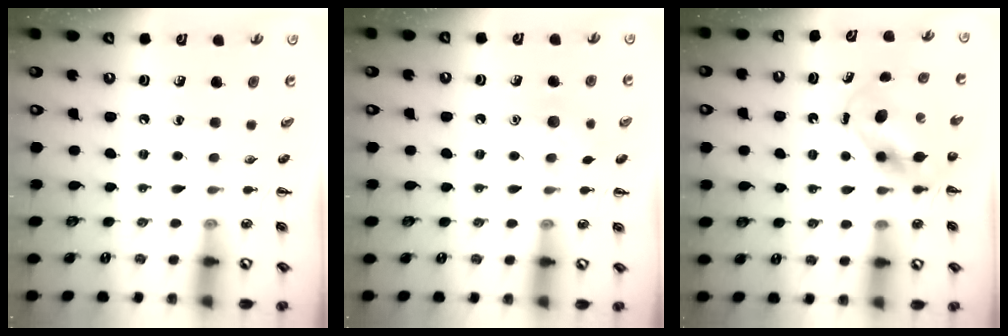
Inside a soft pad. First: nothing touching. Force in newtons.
{"total": 6.7, "press": 6.6, "slide": 1.4}
{"total": 5.8, "press": 5.6, "slide": 1.3}